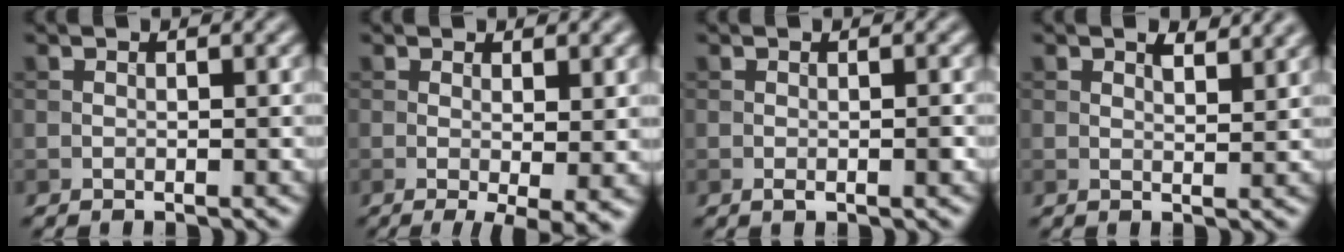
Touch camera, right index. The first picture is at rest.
{"total": 3.7, "force": [-0.4, 0.6, 3.6], "torque": [-0.052, -0.012, -0.003]}
{"total": 1.1, "force": [-0.4, 0.3, 1.0], "torque": [-0.017, -0.002, -0.006]}
{"total": 2.3, "force": [1.7, 0.6, 1.4], "torque": [-0.023, -0.004, 0.030]}